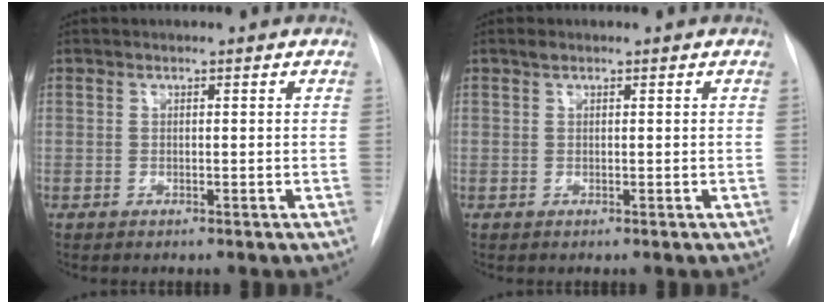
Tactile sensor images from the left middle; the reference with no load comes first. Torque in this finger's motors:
{"motor_torque": [0.46, -0.20, -0.03, 0.00]}